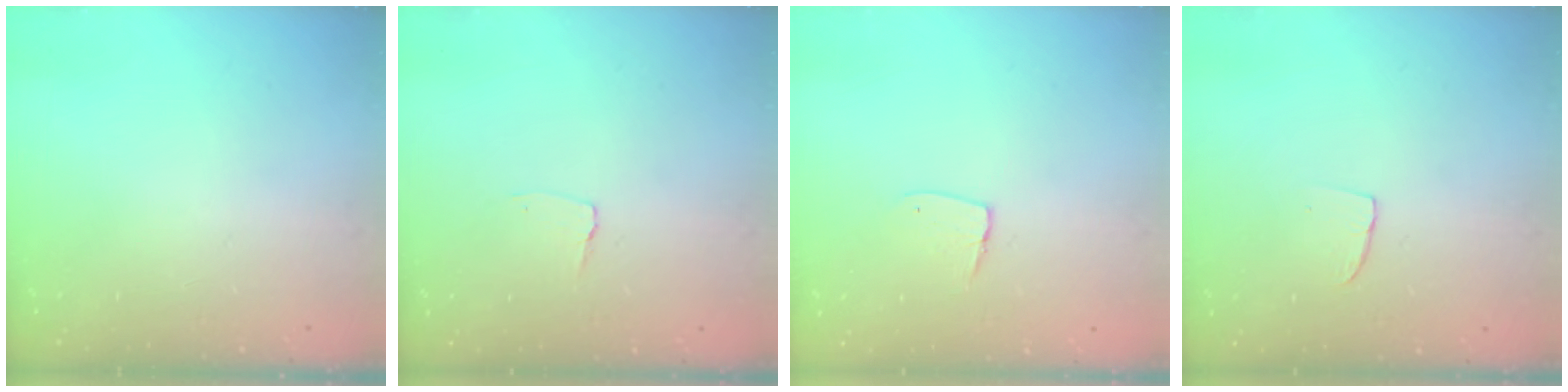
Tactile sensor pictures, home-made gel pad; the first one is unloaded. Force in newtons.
{"total": 2.9, "press": 2.9, "slide": 0.3}
{"total": 4.6, "press": 4.6, "slide": 0.4}
{"total": 2.9, "press": 2.9, "slide": 0.2}